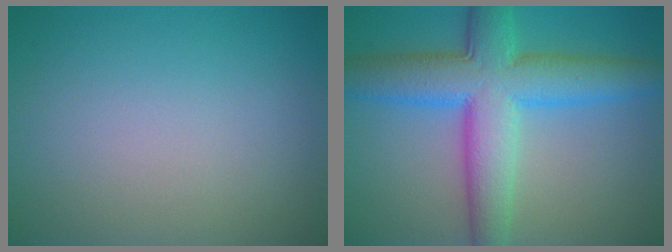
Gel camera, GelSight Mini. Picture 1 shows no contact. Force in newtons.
{"total": 9.2, "press": 9.2, "slide": 0.1}